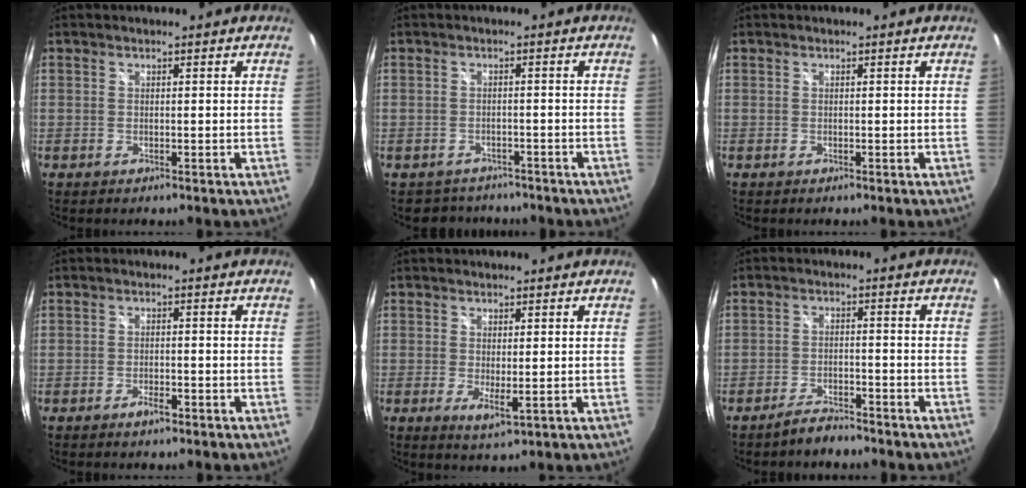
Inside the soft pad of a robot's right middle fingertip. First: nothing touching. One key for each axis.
{"total": 3.7, "fx": -3.2, "fy": 1.8, "fz": -0.2, "tx": -0.003, "ty": 0.011, "tz": -0.051}
{"total": 0.0}
{"total": 1.8, "fx": -1.3, "fy": 0.4, "fz": 1.2, "tx": -0.027, "ty": -0.001, "tz": -0.025}
{"total": 3.1, "fx": 0.1, "fy": 0.4, "fz": 3.0, "tx": -0.052, "ty": -0.012, "tz": 0.003}
{"total": 3.7, "fx": -3.4, "fy": 0.5, "fz": 1.3, "tx": -0.039, "ty": 0.001, "tz": -0.059}